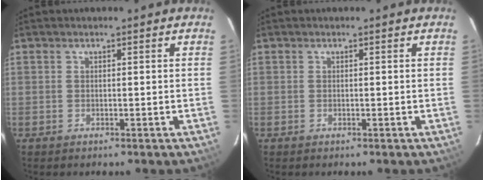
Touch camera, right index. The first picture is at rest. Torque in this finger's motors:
{"motor_torque": [0.09, 0.12, 0.03, 0.01]}